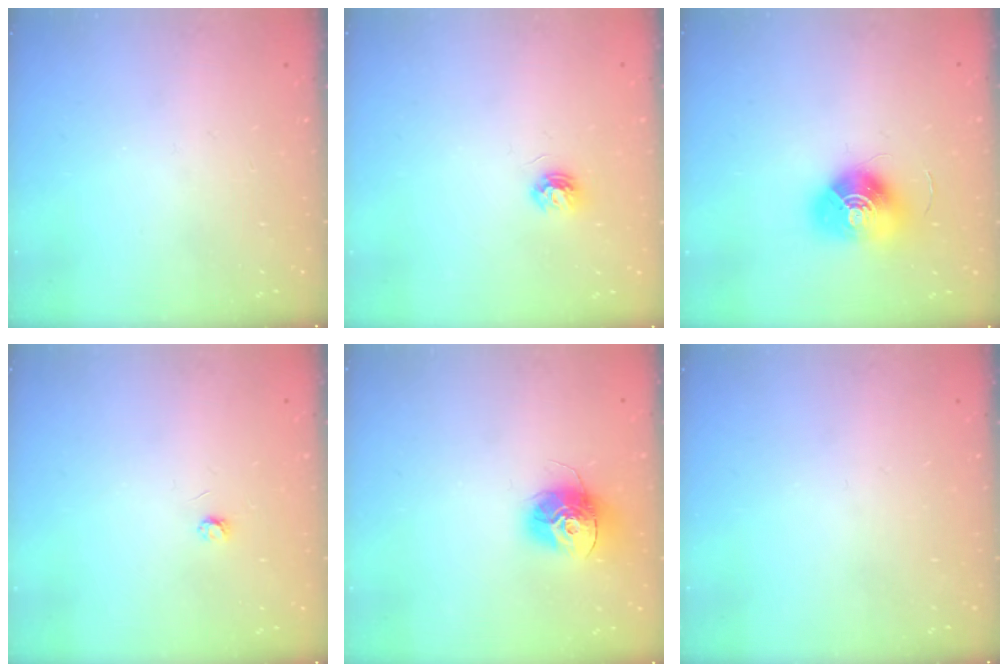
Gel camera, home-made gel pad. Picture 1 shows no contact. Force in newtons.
{"total": 4.7, "press": 4.6, "slide": 0.5}
{"total": 13.1, "press": 13.1, "slide": 0.5}
{"total": 2.8, "press": 2.7, "slide": 0.3}
{"total": 13.3, "press": 13.3, "slide": 1.1}
{"total": 0.0}